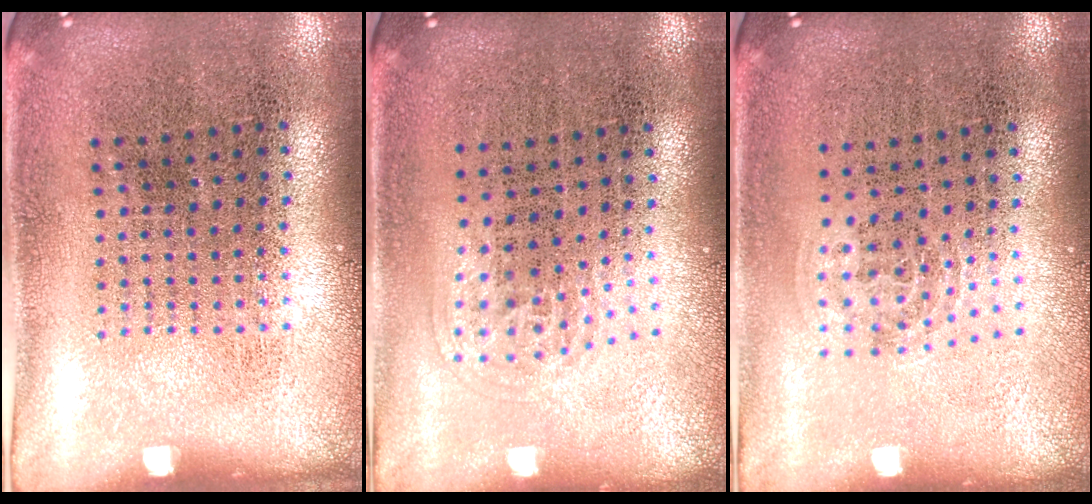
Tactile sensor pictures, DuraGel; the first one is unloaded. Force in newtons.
{"total": 1.0, "press": 0.6, "slide": 0.8}
{"total": 1.0, "press": 0.6, "slide": 0.8}